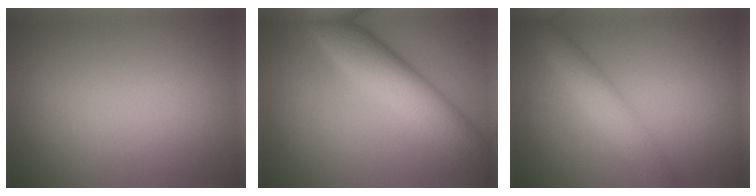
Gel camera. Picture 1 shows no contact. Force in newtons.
{"total": 7.6, "press": 7.6, "slide": 0.2}
{"total": 4.0, "press": 4.0, "slide": 0.1}